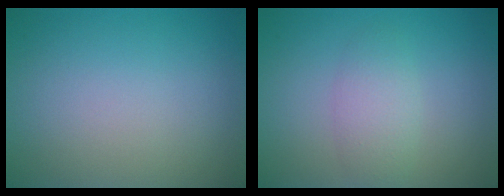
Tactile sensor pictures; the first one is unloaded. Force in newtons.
{"total": 2.4, "press": 2.4, "slide": 0.1}